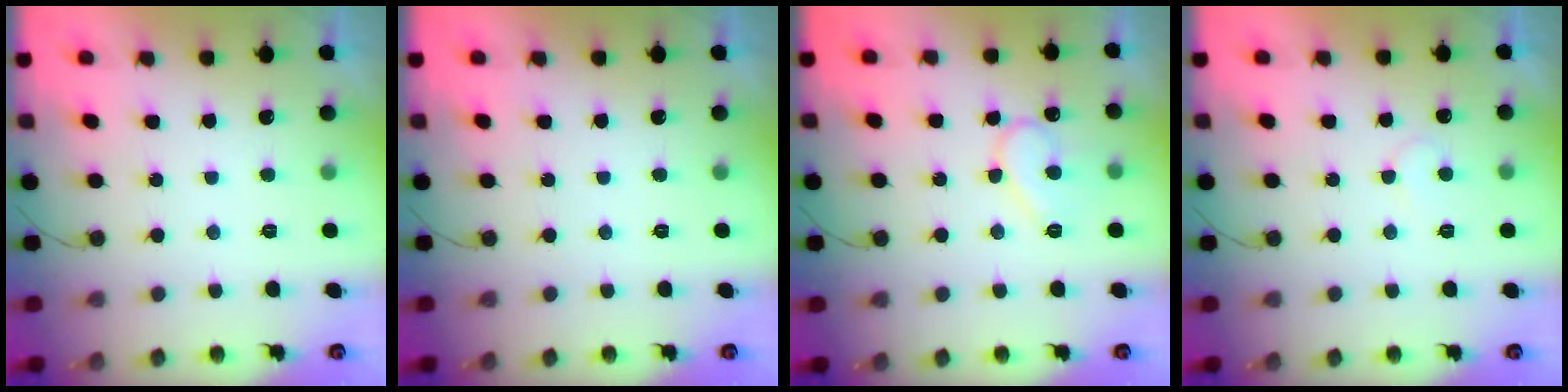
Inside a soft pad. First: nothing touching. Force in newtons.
{"total": 0.0}
{"total": 9.8, "press": 9.8, "slide": 0.9}
{"total": 6.1, "press": 6.1, "slide": 0.5}